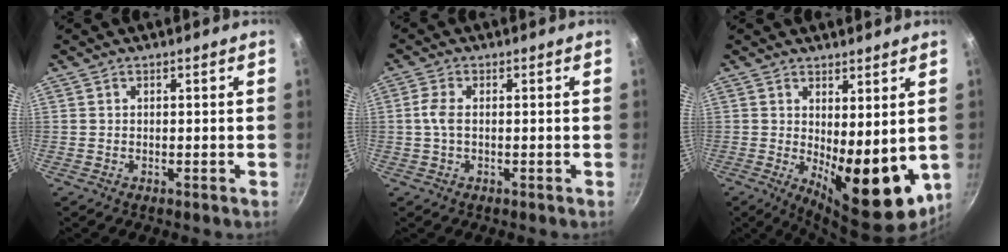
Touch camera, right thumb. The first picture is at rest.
{"total": 3.1, "force": [-0.1, 1.5, 2.7], "torque": [-0.068, 0.007, -0.008]}
{"total": 13.2, "force": [0.1, 5.4, 12.1], "torque": [-0.137, -0.025, 0.017]}